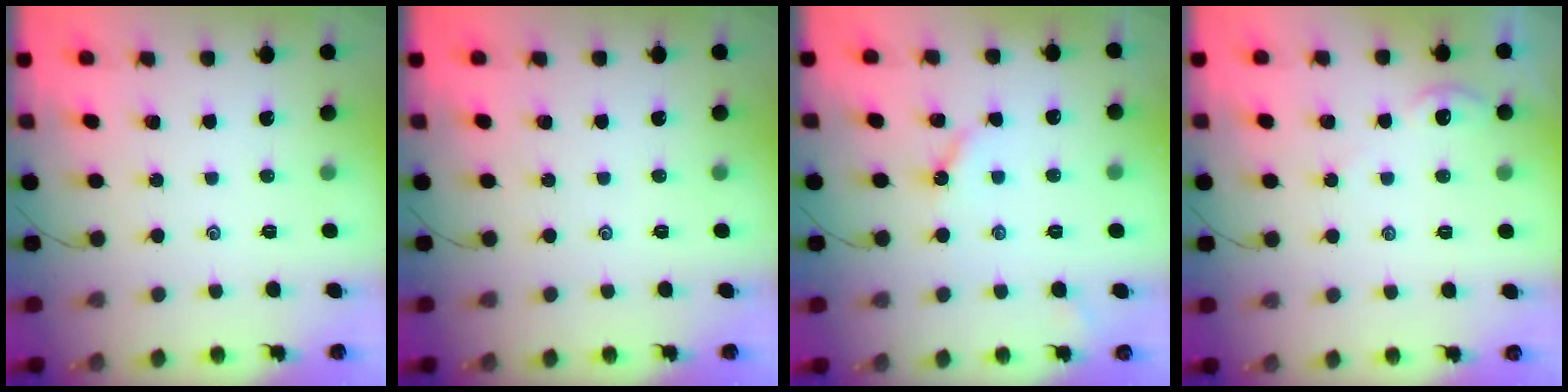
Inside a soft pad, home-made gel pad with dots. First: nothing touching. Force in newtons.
{"total": 0.0}
{"total": 4.2, "press": 4.1, "slide": 0.6}
{"total": 1.3, "press": 1.2, "slide": 0.4}